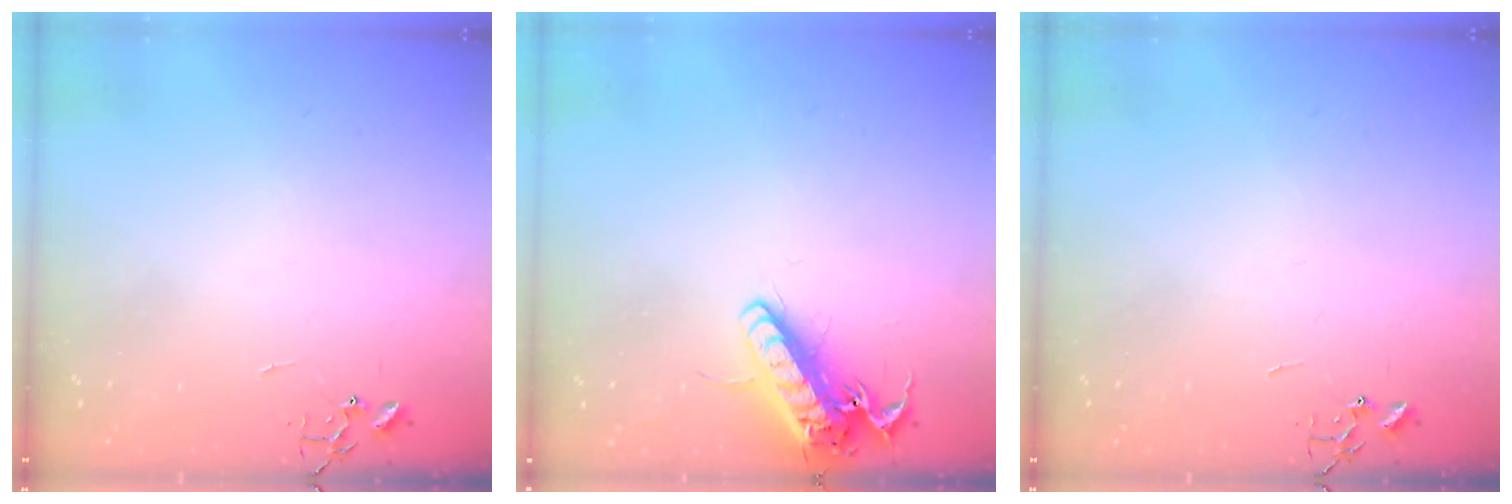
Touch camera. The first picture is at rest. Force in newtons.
{"total": 15.0, "press": 14.7, "slide": 2.8}
{"total": 0.0}